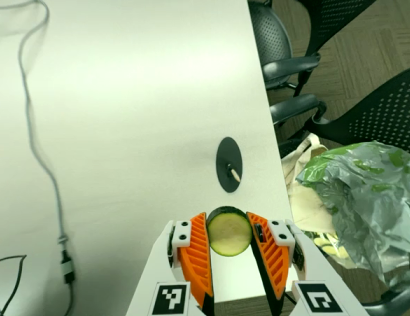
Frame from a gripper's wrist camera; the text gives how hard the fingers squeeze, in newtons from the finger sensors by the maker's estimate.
{"total": 8.2, "left": 7.8, "right": 8.6}